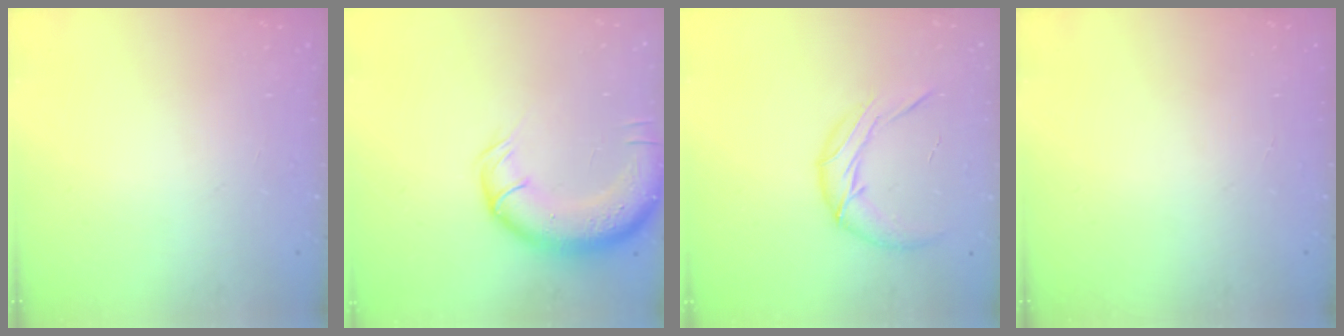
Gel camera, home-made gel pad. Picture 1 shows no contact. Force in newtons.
{"total": 13.7, "press": 13.3, "slide": 3.4}
{"total": 11.2, "press": 10.9, "slide": 2.4}
{"total": 0.0}